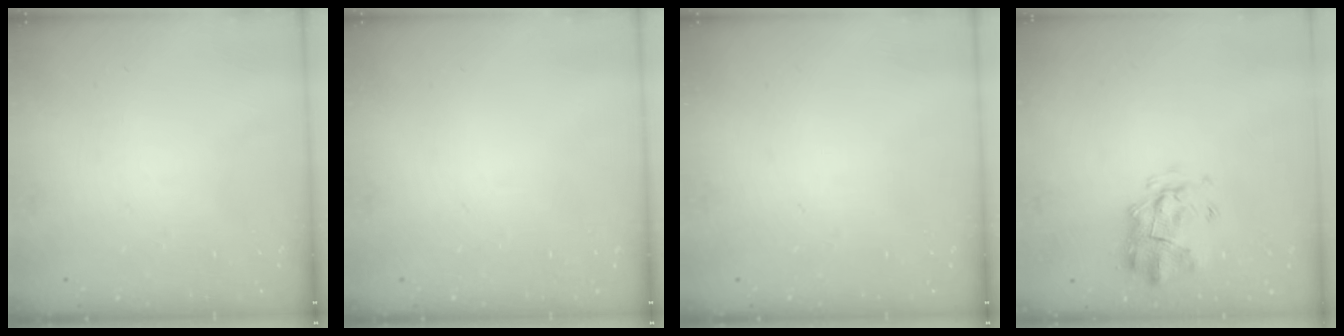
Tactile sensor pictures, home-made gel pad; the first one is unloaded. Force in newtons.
{"total": 0.0}
{"total": 0.0}
{"total": 3.4, "press": 3.1, "slide": 1.5}